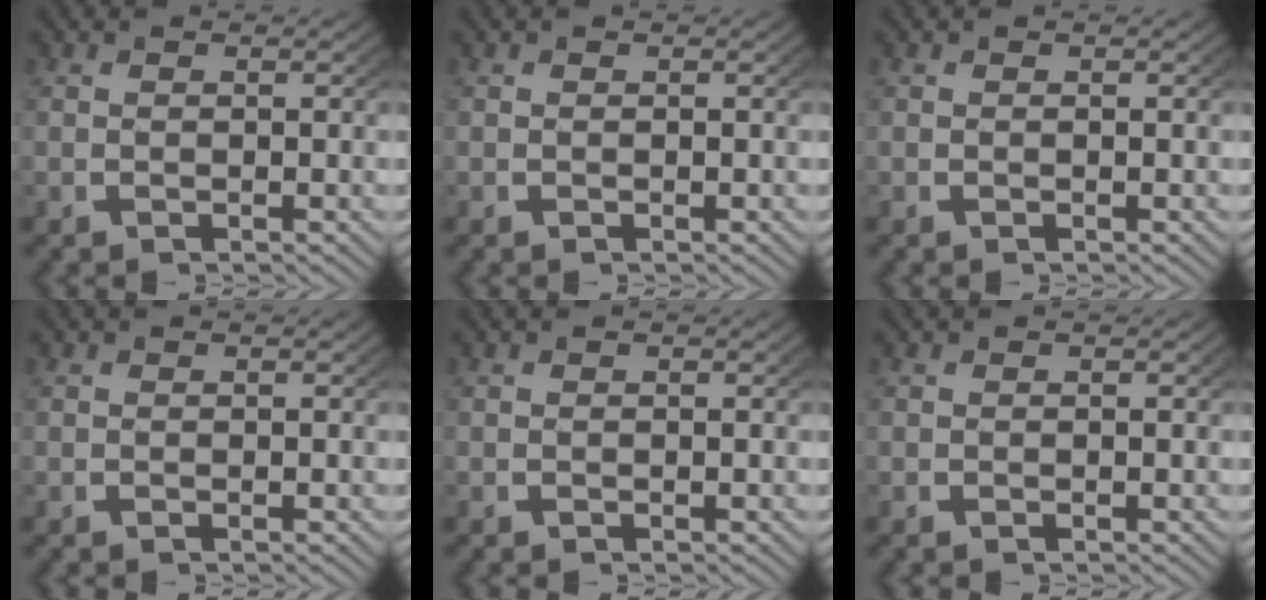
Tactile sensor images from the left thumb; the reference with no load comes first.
{"total": 0.0}
{"total": 0.0}
{"total": 0.0}
{"total": 0.0}
{"total": 0.0}